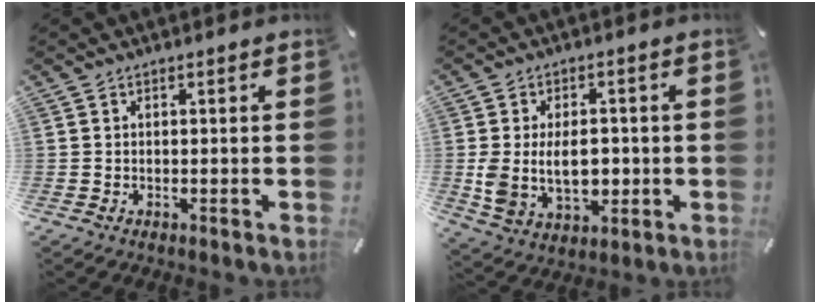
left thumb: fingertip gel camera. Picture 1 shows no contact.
{"total": 10.9, "force": [-0.3, 7.6, 7.8], "torque": [-0.139, -0.004, -0.006]}